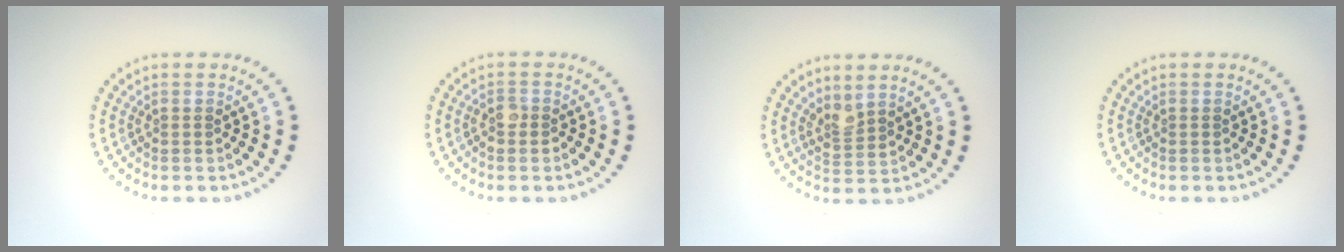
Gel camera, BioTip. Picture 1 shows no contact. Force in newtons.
{"total": 1.4, "press": 1.3, "slide": 0.6}
{"total": 1.8, "press": 1.4, "slide": 1.1}
{"total": 0.0}